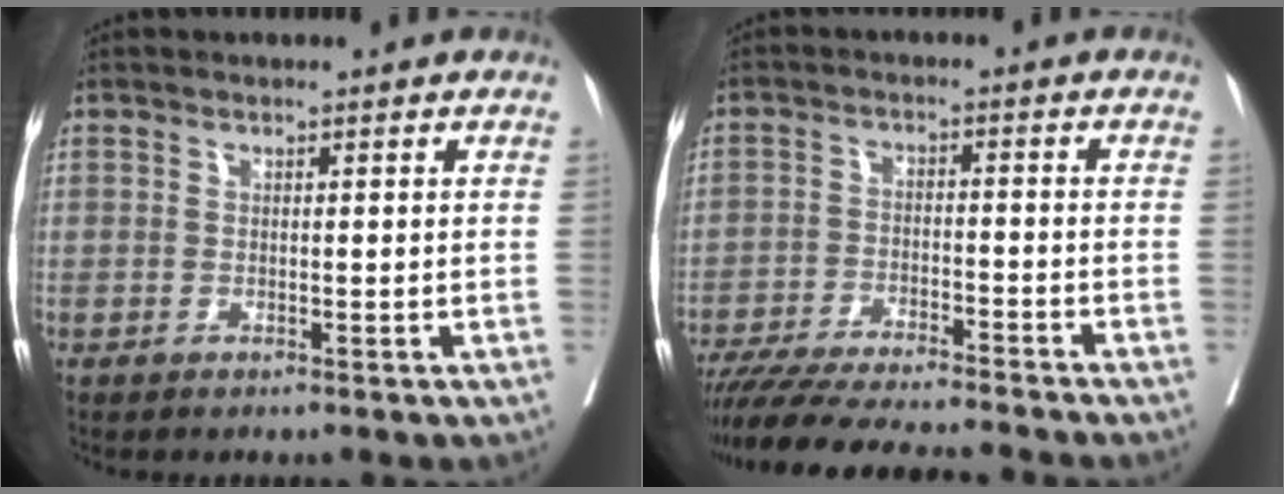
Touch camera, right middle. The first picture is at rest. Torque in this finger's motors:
{"motor_torque": [1.03, -1.10, 0.28, 0.09]}